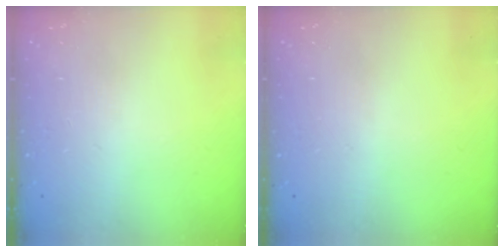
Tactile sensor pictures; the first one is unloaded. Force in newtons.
{"total": 0.0}